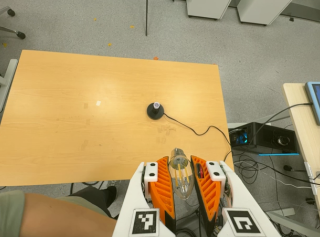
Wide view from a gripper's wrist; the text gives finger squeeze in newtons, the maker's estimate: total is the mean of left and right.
{"total": 18.0, "left": 19.3, "right": 16.8}